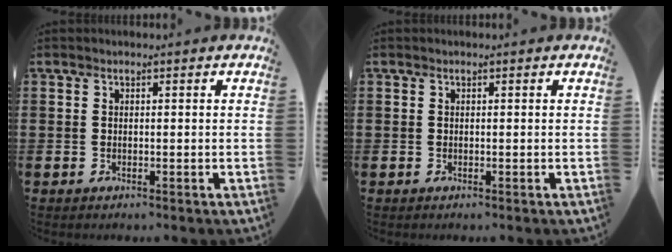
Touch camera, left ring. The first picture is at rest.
{"total": 0.0}